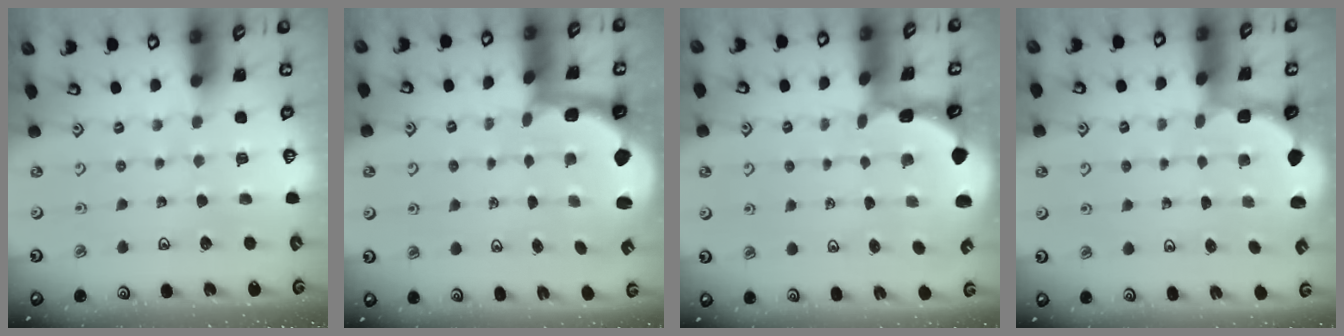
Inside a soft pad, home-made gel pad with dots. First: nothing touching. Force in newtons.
{"total": 3.0, "press": 2.2, "slide": 2.1}
{"total": 1.0, "press": 1.0, "slide": 0.2}
{"total": 2.0, "press": 1.8, "slide": 0.7}